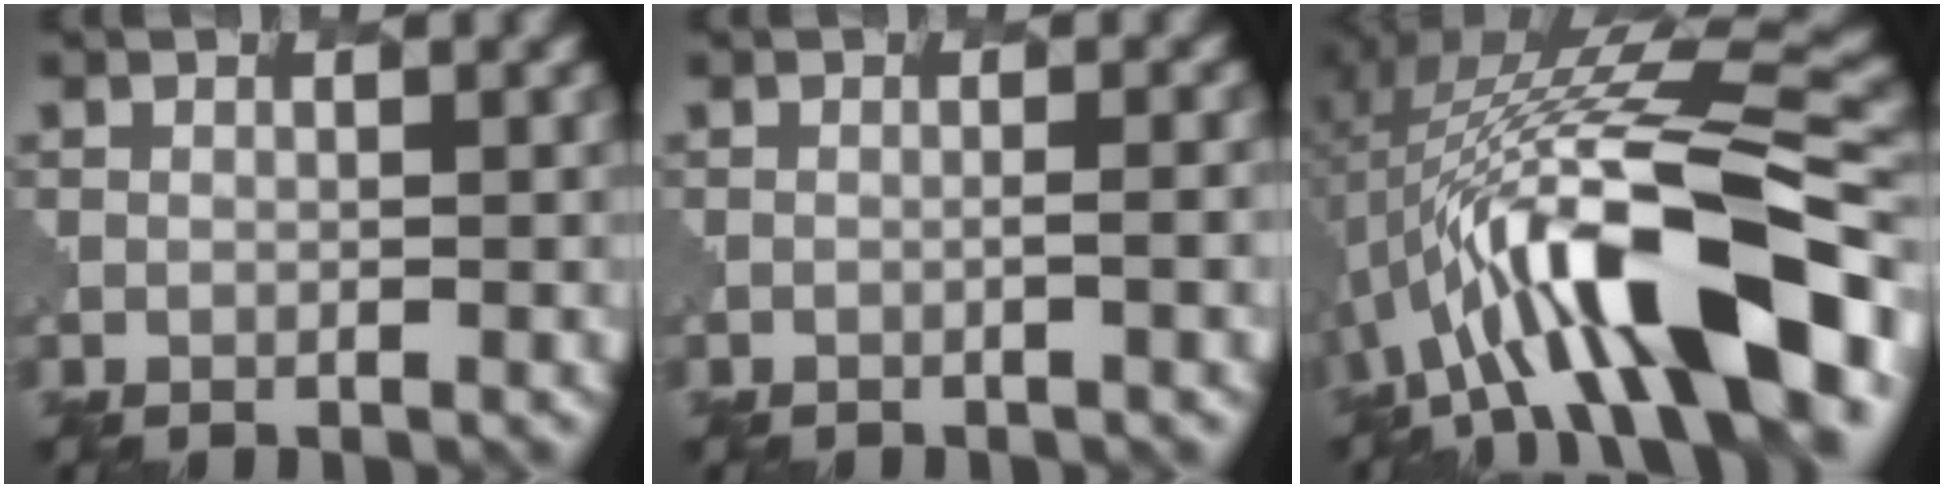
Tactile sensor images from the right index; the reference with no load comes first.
{"total": 1.6, "force": [-0.3, 0.5, 1.5], "torque": [-0.001, 0.009, -0.012]}
{"total": 15.0, "force": [-3.2, 4.5, 13.9], "torque": [-0.217, 0.023, -0.045]}